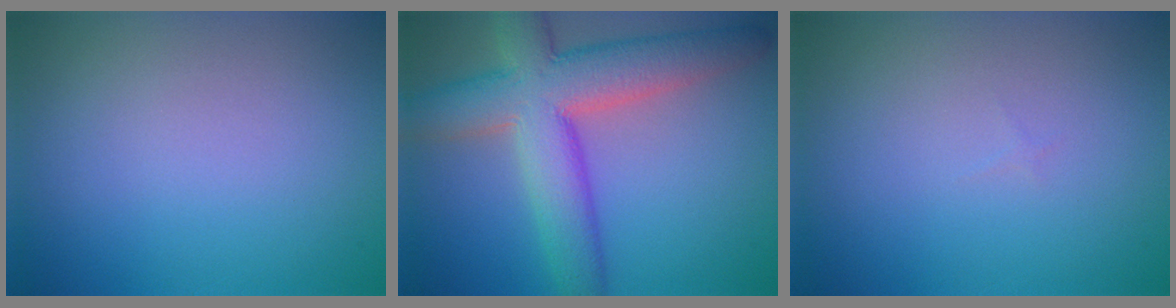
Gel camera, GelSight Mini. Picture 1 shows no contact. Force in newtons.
{"total": 9.5, "press": 9.5, "slide": 0.8}
{"total": 0.0}